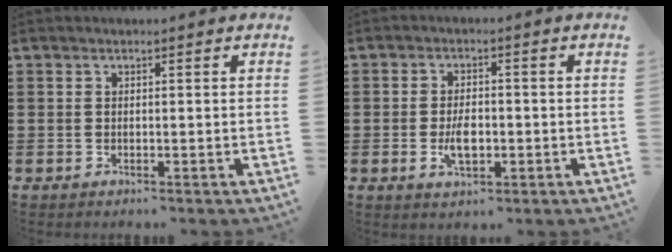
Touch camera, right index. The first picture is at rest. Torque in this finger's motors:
{"motor_torque": [1.65, 0.49, 0.50, 0.06]}